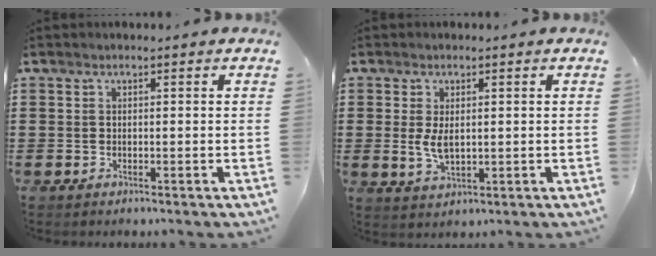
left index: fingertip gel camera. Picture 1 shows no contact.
{"total": 3.9, "force": [0.3, 1.9, 3.4], "torque": [-0.082, -0.002, 0.000]}